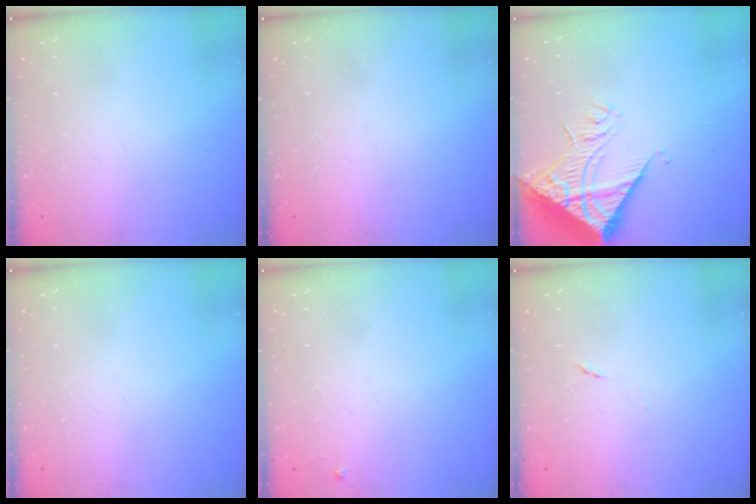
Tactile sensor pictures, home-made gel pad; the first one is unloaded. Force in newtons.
{"total": 1.7, "press": 1.7, "slide": 0.1}
{"total": 15.4, "press": 15.2, "slide": 1.8}
{"total": 0.0}
{"total": 2.4, "press": 2.4, "slide": 0.4}
{"total": 4.3, "press": 4.2, "slide": 1.2}